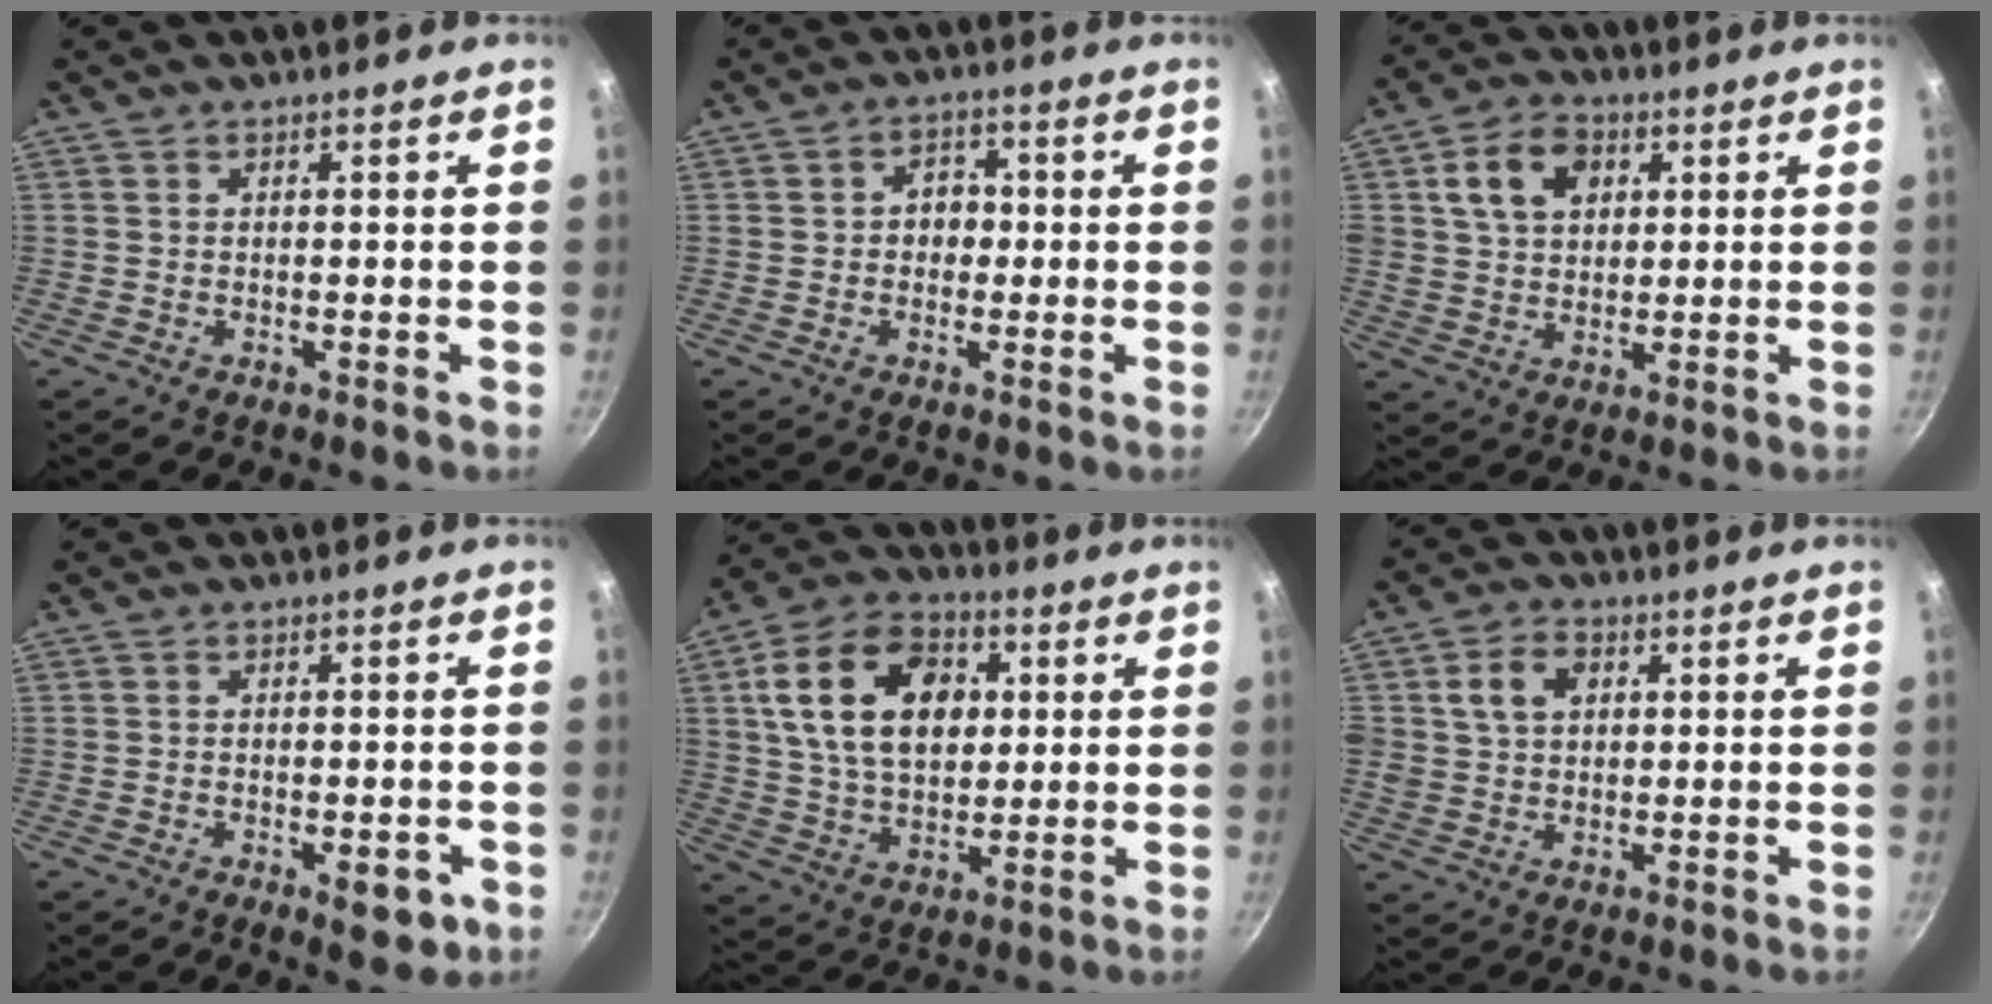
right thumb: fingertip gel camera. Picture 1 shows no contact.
{"total": 4.2, "force": [-0.3, 3.5, 2.3], "torque": [-0.004, 0.010, -0.008]}
{"total": 10.1, "force": [3.3, 7.5, 5.9], "torque": [-0.087, 0.003, 0.052]}
{"total": 5.6, "force": [-2.2, 2.5, 4.5], "torque": [-0.041, 0.009, -0.022]}
{"total": 18.3, "force": [4.2, 12.4, 12.8], "torque": [-0.197, 0.004, 0.065]}
{"total": 6.8, "force": [1.9, 5.2, 3.9], "torque": [-0.053, 0.004, 0.030]}